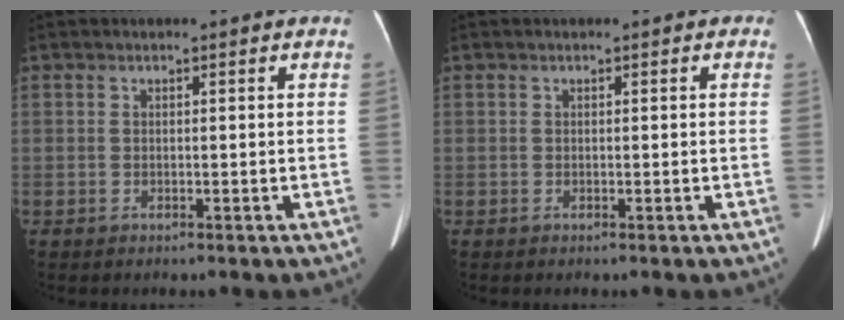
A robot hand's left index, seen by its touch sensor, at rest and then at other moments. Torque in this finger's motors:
{"motor_torque": [0.04, -0.11, -0.08, 0.00]}